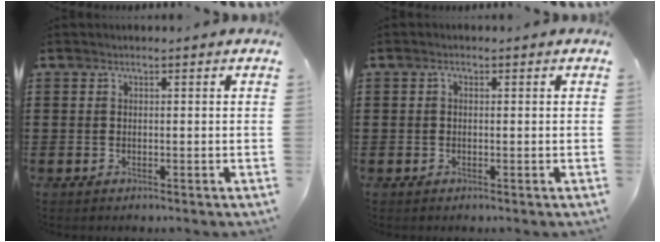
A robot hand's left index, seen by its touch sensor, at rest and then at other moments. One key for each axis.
{"total": 0.7, "fx": -0.1, "fy": 0.4, "fz": 0.5, "tx": -0.011, "ty": 0.001, "tz": -0.003}